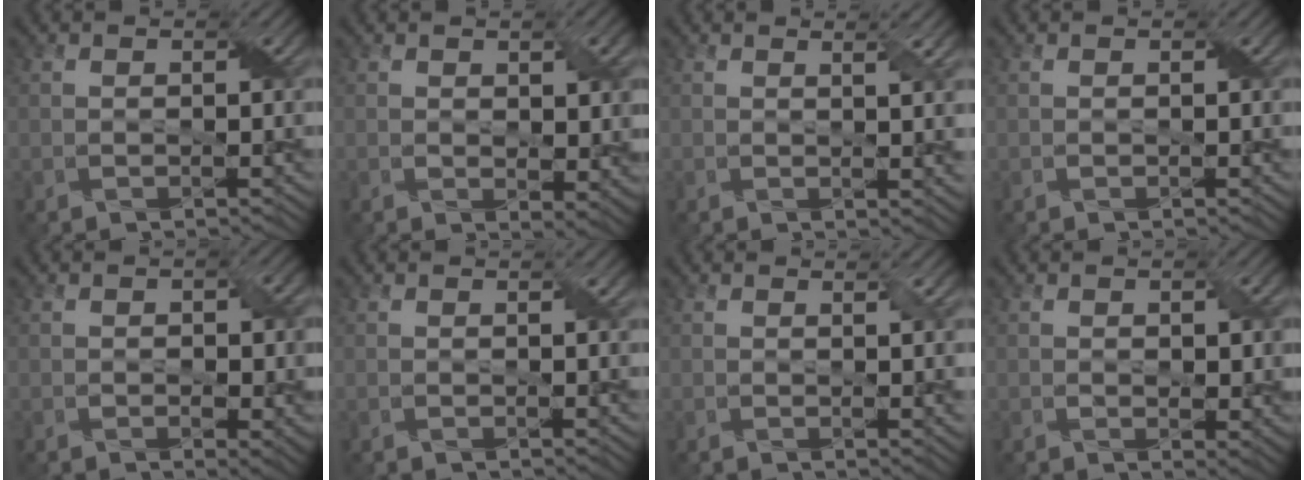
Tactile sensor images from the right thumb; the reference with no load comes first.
{"total": 4.0, "force": [1.4, 2.2, 3.1], "torque": [-0.047, -0.007, 0.030]}
{"total": 3.1, "force": [1.1, 0.5, 2.8], "torque": [-0.044, 0.004, 0.019]}
{"total": 0.0}
{"total": 3.6, "force": [-0.1, 2.0, 3.0], "torque": [-0.040, -0.005, 0.003]}
{"total": 1.1, "force": [0.5, 0.0, 1.0], "torque": [-0.016, 0.003, 0.007]}
{"total": 2.4, "force": [0.7, 0.3, 2.2], "torque": [-0.034, 0.003, 0.012]}
{"total": 2.9, "force": [0.8, 1.6, 2.4], "torque": [-0.039, -0.004, 0.018]}